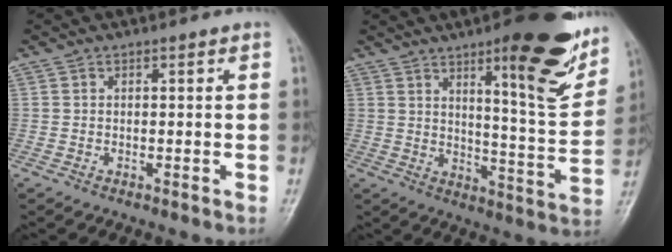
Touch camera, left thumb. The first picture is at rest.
{"total": 19.1, "force": [10.6, 4.7, 15.2], "torque": [-0.161, -0.055, 0.150]}